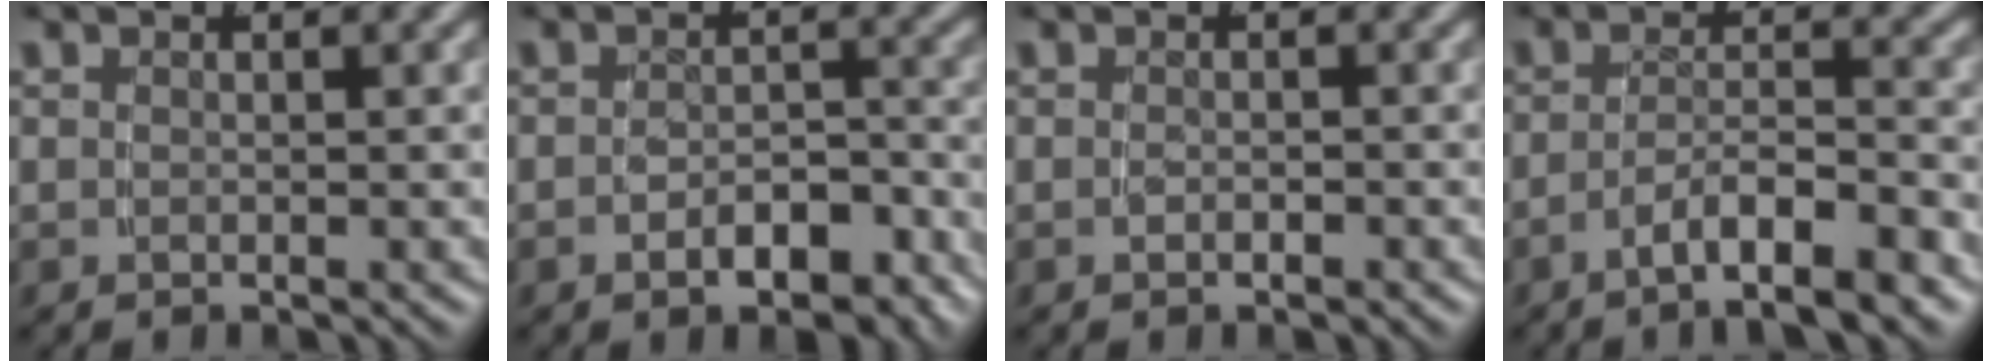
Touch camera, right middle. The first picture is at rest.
{"total": 4.3, "force": [-3.4, 1.7, 2.1], "torque": [-0.025, -0.006, -0.053]}
{"total": 0.9, "force": [-0.9, -0.2, 0.3], "torque": [-0.005, -0.001, -0.012]}
{"total": 5.3, "force": [-3.9, 1.1, 3.5], "torque": [-0.046, -0.008, -0.061]}